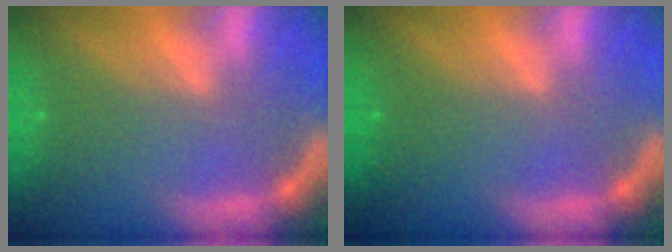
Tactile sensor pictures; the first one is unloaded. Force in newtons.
{"total": 0.0}